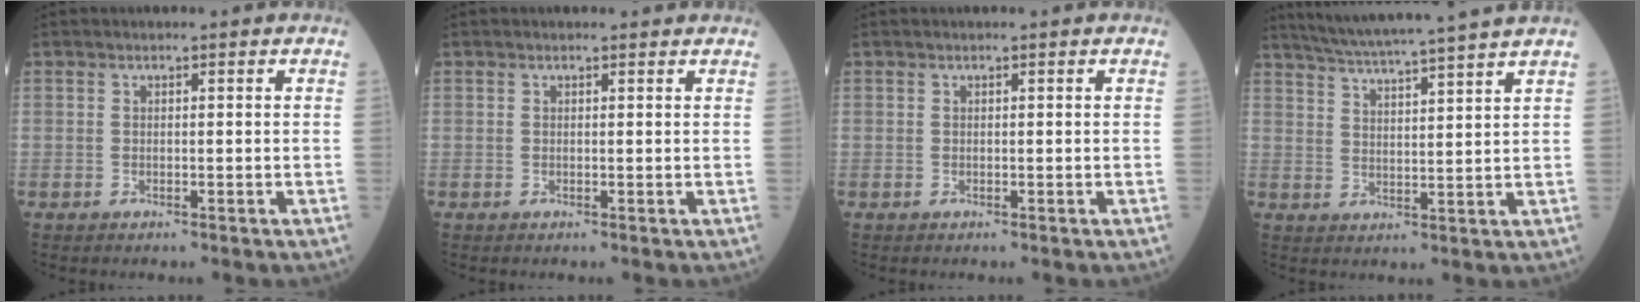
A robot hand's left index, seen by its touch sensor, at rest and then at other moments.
{"total": 1.3, "force": [1.2, 0.2, 0.1], "torque": [-0.012, 0.003, 0.010]}
{"total": 0.0}
{"total": 14.0, "force": [12.5, -1.6, 6.1], "torque": [-0.111, -0.002, 0.182]}